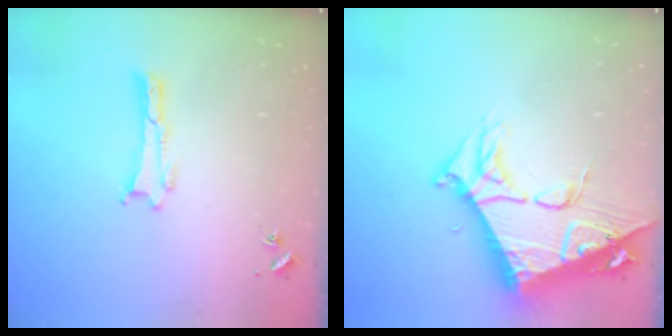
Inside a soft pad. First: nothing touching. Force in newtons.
{"total": 11.1, "press": 11.1, "slide": 1.3}